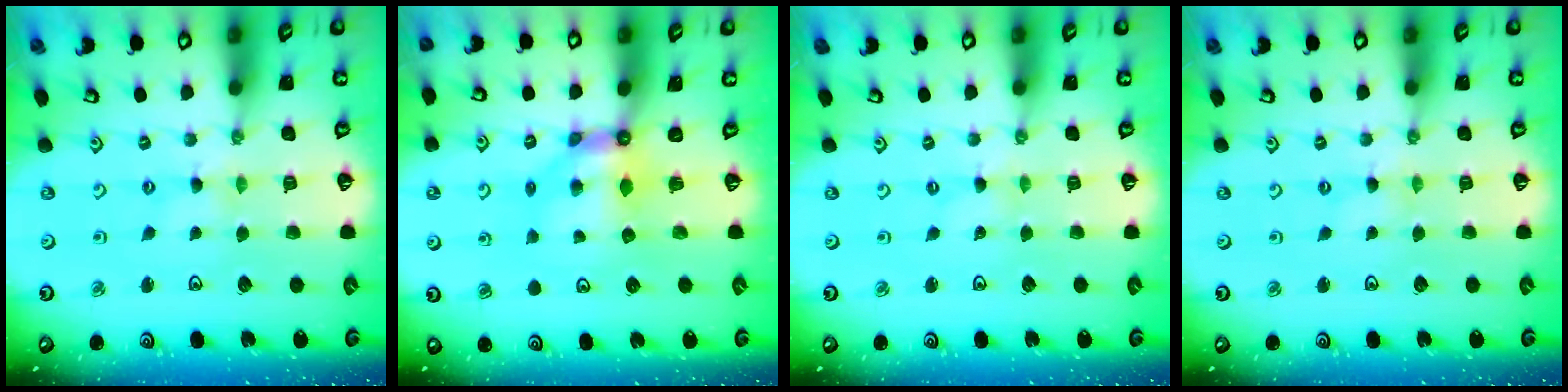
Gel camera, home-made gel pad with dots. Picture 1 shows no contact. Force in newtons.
{"total": 5.9, "press": 5.9, "slide": 0.4}
{"total": 0.0}
{"total": 0.0}